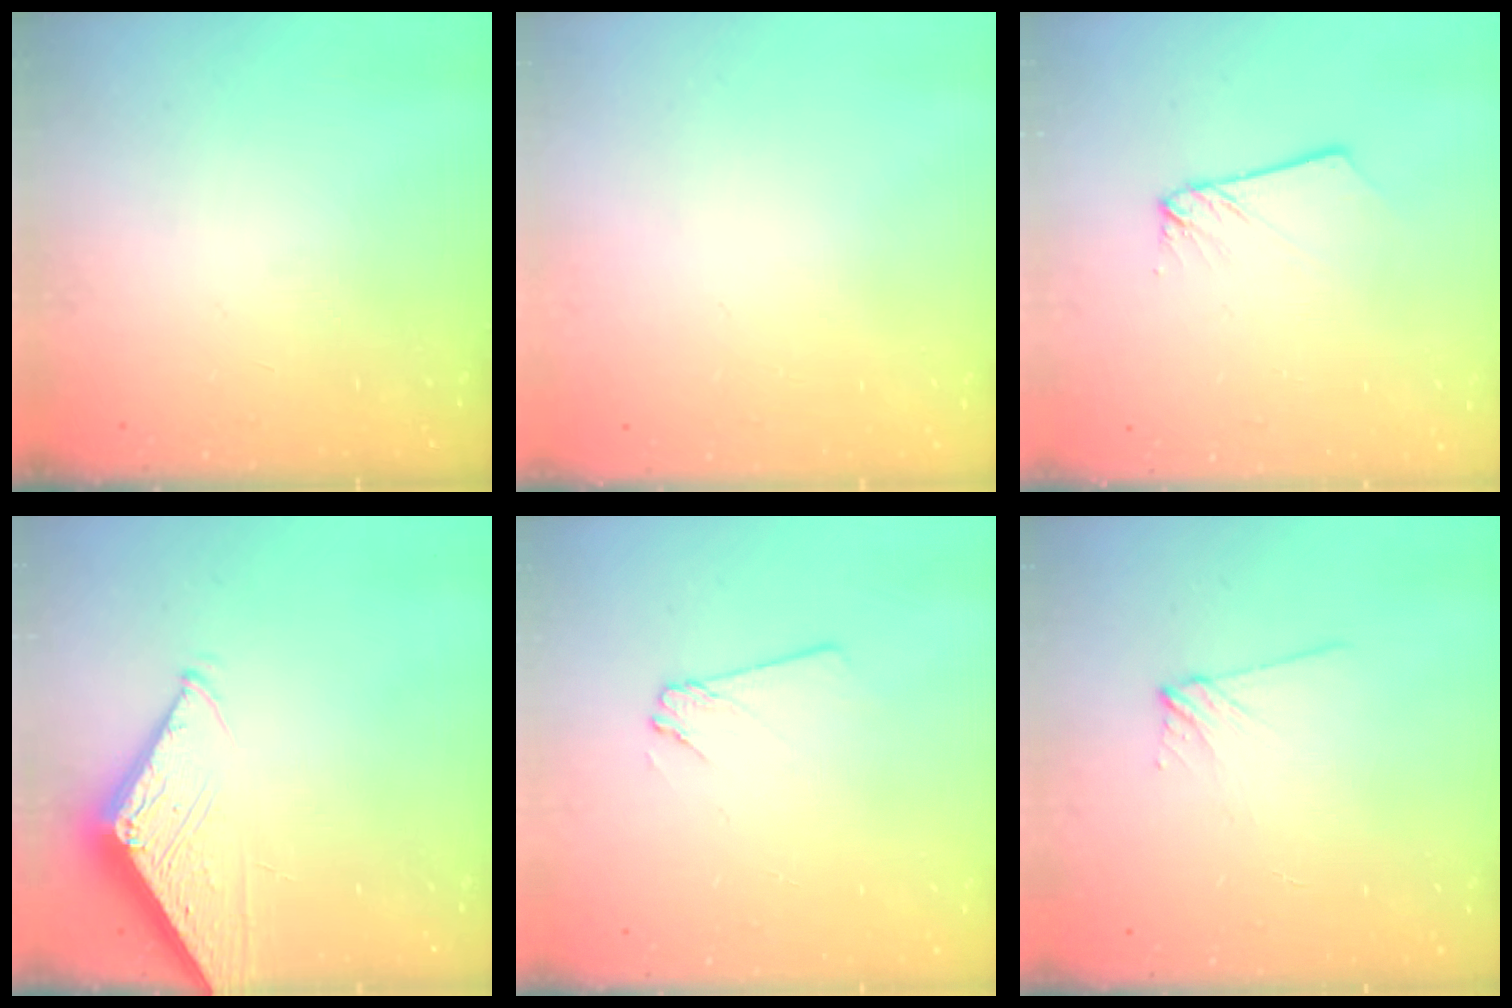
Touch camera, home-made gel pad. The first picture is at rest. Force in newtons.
{"total": 0.0}
{"total": 2.0, "press": 2.0, "slide": 0.1}
{"total": 5.7, "press": 5.6, "slide": 0.6}
{"total": 2.9, "press": 2.9, "slide": 0.4}
{"total": 4.1, "press": 4.1, "slide": 0.6}